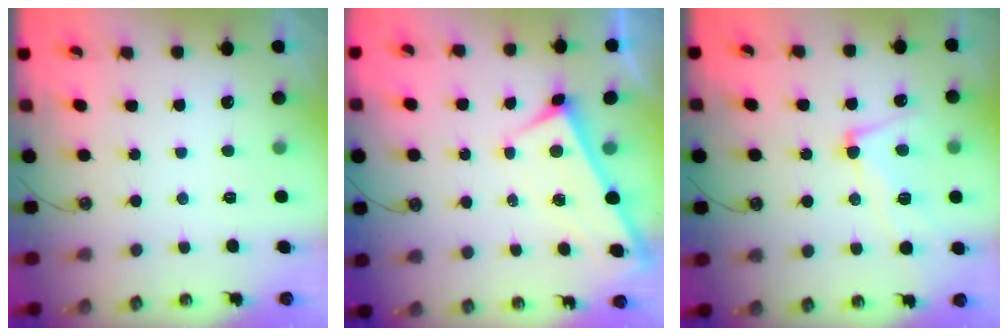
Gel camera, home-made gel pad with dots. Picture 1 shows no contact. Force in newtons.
{"total": 1.2, "press": 1.1, "slide": 0.4}
{"total": 4.9, "press": 4.7, "slide": 1.0}